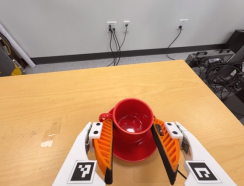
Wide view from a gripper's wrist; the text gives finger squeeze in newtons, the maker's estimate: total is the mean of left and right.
{"total": 2.8, "left": 2.2, "right": 3.5}